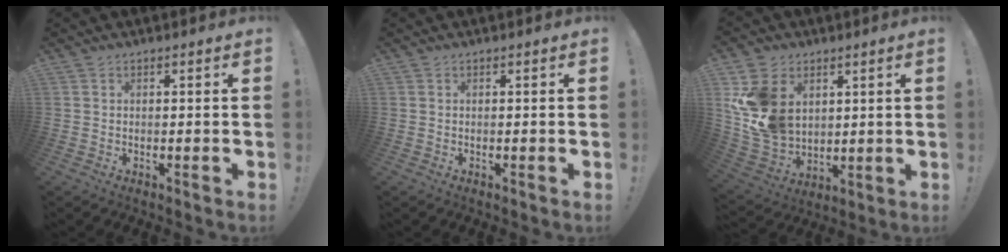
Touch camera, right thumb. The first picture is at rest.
{"total": 0.0}
{"total": 15.1, "force": [4.9, 12.0, 7.8], "torque": [-0.154, -0.031, 0.100]}